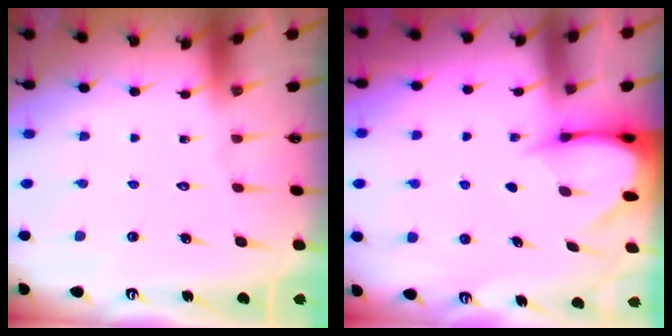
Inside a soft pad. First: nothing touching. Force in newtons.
{"total": 3.6, "press": 3.6, "slide": 0.3}